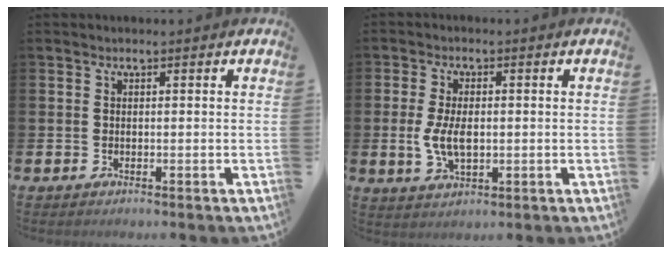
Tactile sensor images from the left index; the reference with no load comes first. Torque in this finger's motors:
{"motor_torque": [0.69, 0.04, 0.20, 0.21]}